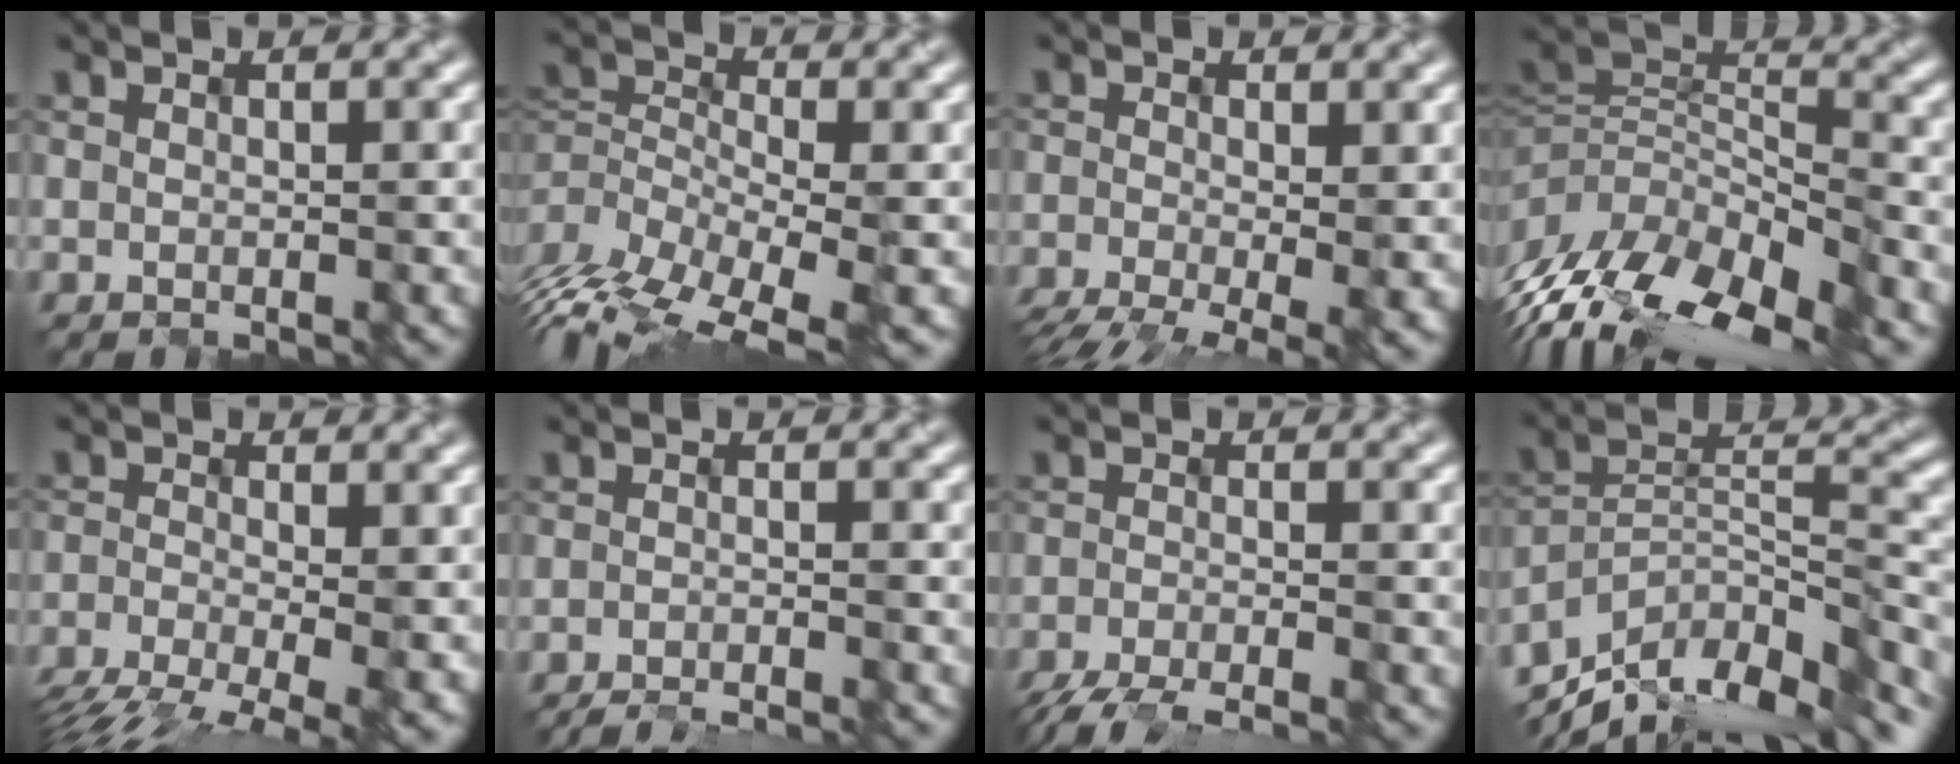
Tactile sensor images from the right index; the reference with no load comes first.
{"total": 9.1, "force": [-5.1, 4.7, 6.0], "torque": [-0.118, 0.003, -0.079]}
{"total": 8.3, "force": [-3.9, 3.5, 6.5], "torque": [-0.103, -0.019, -0.059]}
{"total": 13.0, "force": [-7.3, 6.7, 8.4], "torque": [-0.193, -0.005, -0.111]}
{"total": 8.7, "force": [-5.3, 3.1, 6.1], "torque": [-0.112, -0.028, -0.086]}
{"total": 4.3, "force": [-3.9, 0.6, 1.7], "torque": [-0.016, -0.006, -0.059]}
{"total": 5.6, "force": [-4.4, 1.1, 3.2], "torque": [-0.051, -0.019, -0.078]}
{"total": 13.1, "force": [-10.6, 4.8, 6.0], "torque": [-0.122, 0.015, -0.167]}